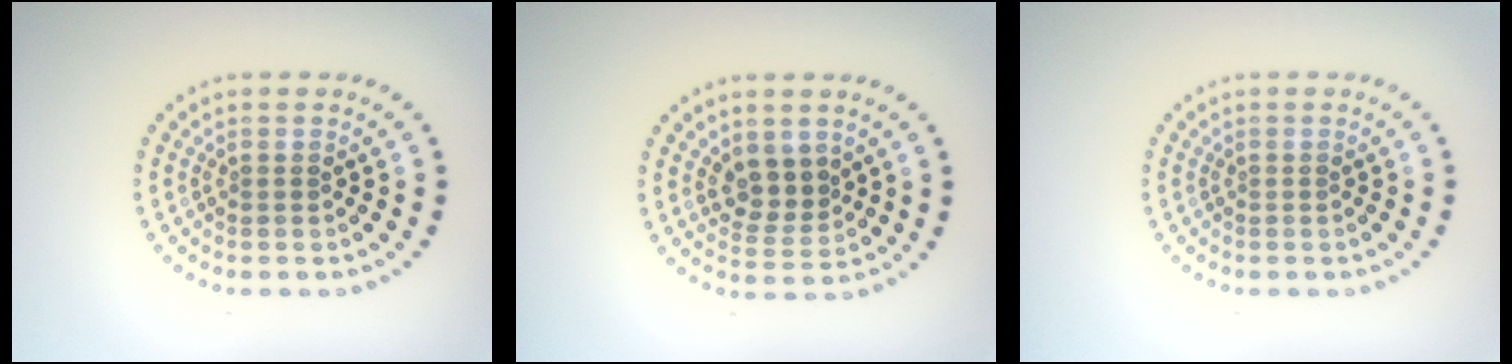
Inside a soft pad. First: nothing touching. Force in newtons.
{"total": 2.9, "press": 2.6, "slide": 1.3}
{"total": 0.0}